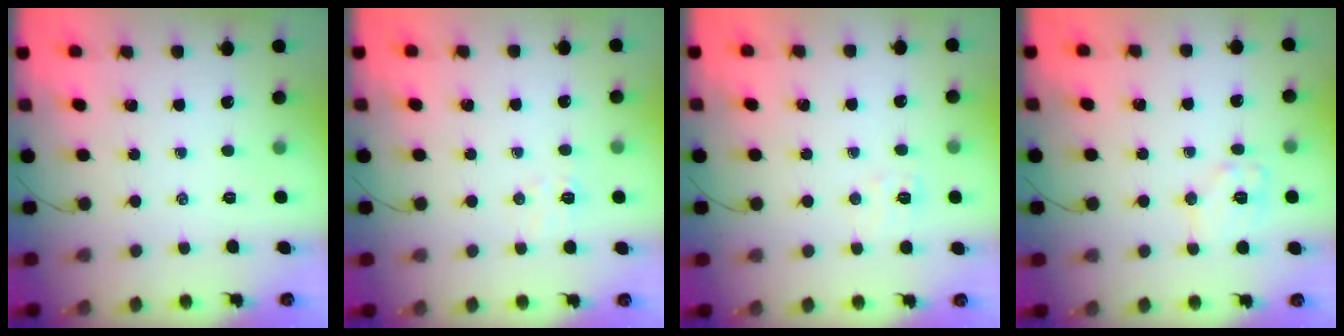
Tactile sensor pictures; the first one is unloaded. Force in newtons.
{"total": 5.9, "press": 5.8, "slide": 1.1}
{"total": 5.9, "press": 5.7, "slide": 1.5}
{"total": 9.2, "press": 9.2, "slide": 0.8}